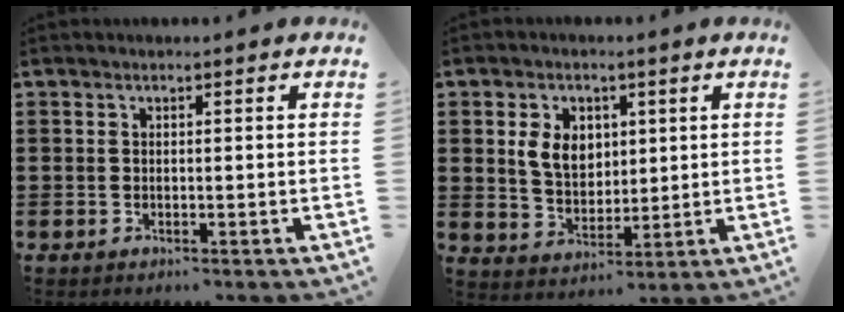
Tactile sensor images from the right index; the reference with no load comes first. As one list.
[{"total": 6.2, "force": [1.7, 4.5, 3.9], "torque": [-0.090, 0.008, 0.025]}]